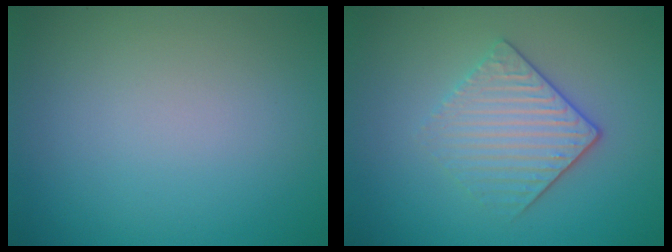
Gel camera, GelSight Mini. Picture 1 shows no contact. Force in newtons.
{"total": 3.7, "press": 3.3, "slide": 1.7}